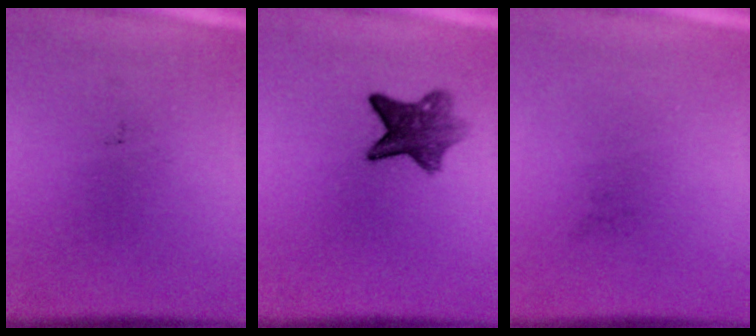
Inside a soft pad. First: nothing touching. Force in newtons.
{"total": 6.4}
{"total": 0.0}